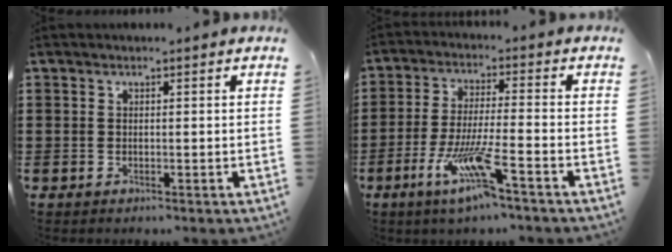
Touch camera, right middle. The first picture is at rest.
{"total": 8.7, "force": [-5.0, 0.6, 7.1], "torque": [-0.139, -0.008, -0.093]}